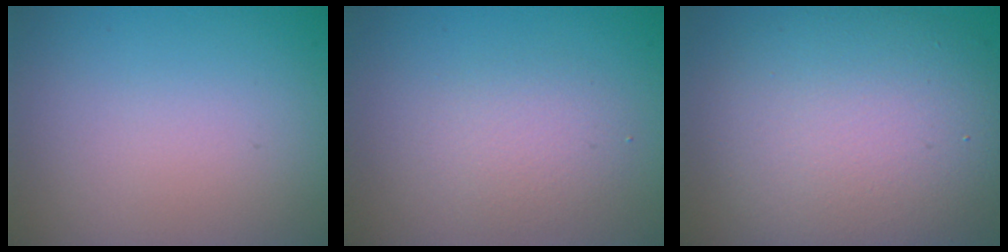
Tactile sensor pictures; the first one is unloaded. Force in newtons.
{"total": 2.2, "press": 2.2, "slide": 0.0}
{"total": 11.1, "press": 11.0, "slide": 0.6}